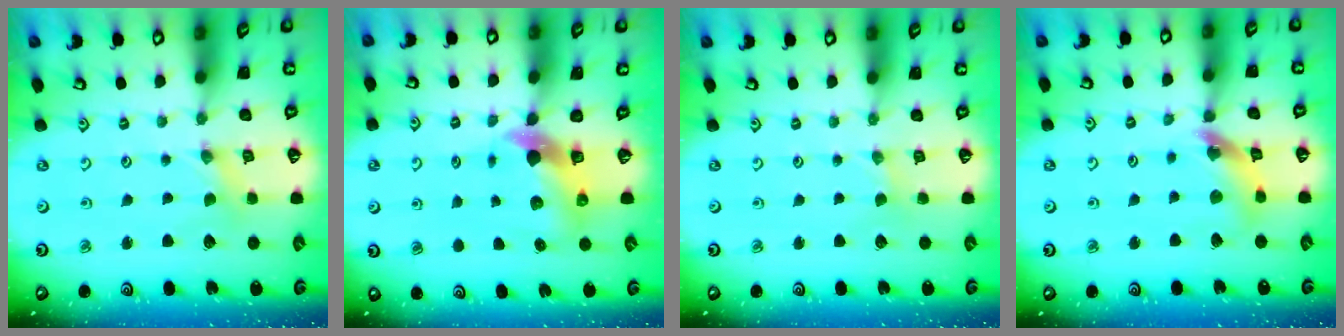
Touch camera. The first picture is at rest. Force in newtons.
{"total": 6.4, "press": 6.3, "slide": 1.2}
{"total": 0.0}
{"total": 11.8, "press": 11.7, "slide": 1.4}